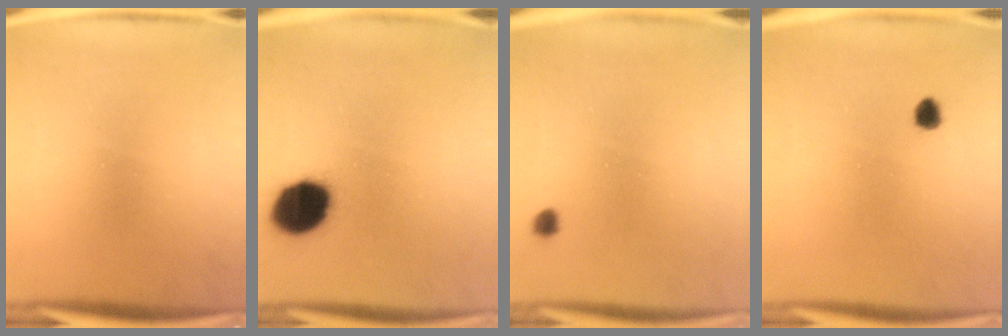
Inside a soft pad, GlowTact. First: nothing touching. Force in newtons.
{"total": 14.3}
{"total": 1.3}
{"total": 1.6}